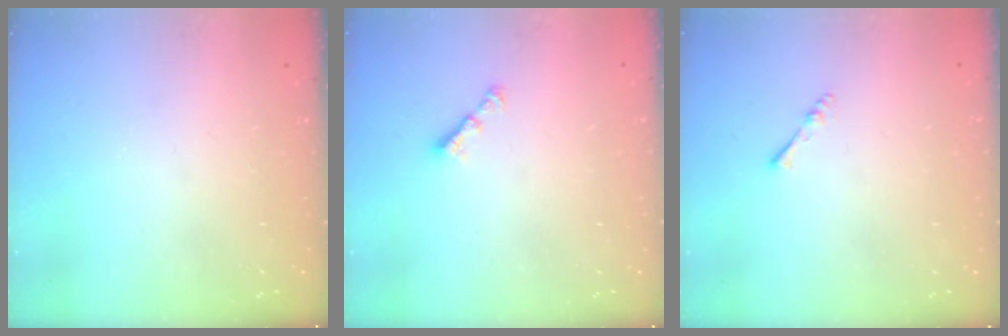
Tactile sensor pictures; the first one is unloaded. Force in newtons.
{"total": 2.9, "press": 2.8, "slide": 0.6}
{"total": 2.4, "press": 2.3, "slide": 0.5}